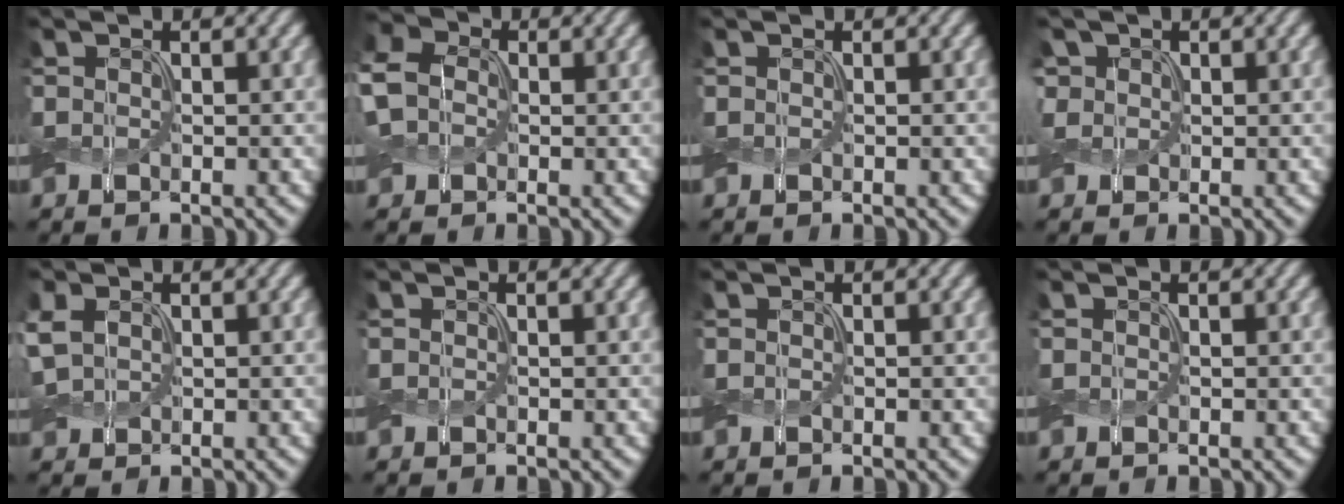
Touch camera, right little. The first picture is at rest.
{"total": 6.6, "force": [0.6, 5.2, 4.0], "torque": [-0.107, 0.022, -0.010]}
{"total": 0.0}
{"total": 1.5, "force": [0.7, 1.3, 0.4], "torque": [-0.015, 0.001, 0.011]}
{"total": 2.5, "force": [0.6, 1.8, 1.6], "torque": [-0.048, 0.006, 0.011]}
{"total": 0.0}
{"total": 0.0}
{"total": 0.0}